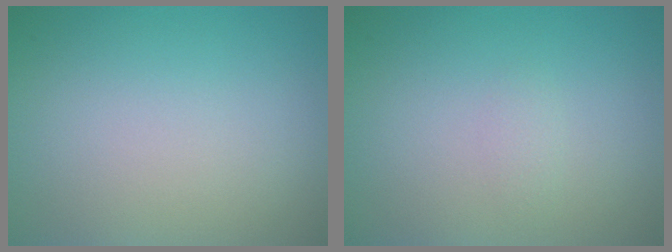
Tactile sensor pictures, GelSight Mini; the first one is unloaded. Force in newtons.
{"total": 0.7, "press": 0.7, "slide": 0.0}